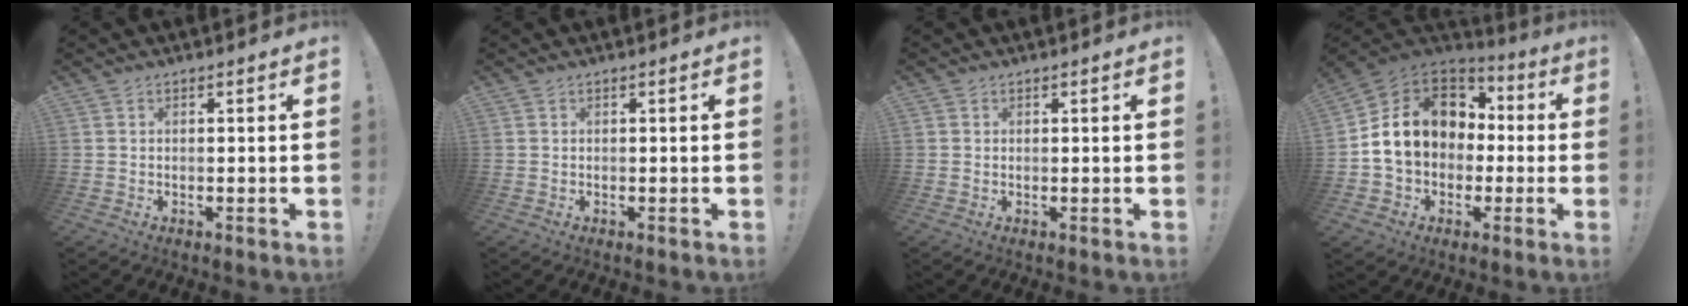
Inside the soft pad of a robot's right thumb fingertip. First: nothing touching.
{"total": 0.0}
{"total": 0.5, "force": [0.3, 0.5, -0.1], "torque": [0.004, 0.001, 0.005]}
{"total": 17.7, "force": [2.7, 13.8, 10.7], "torque": [-0.169, 0.008, 0.068]}